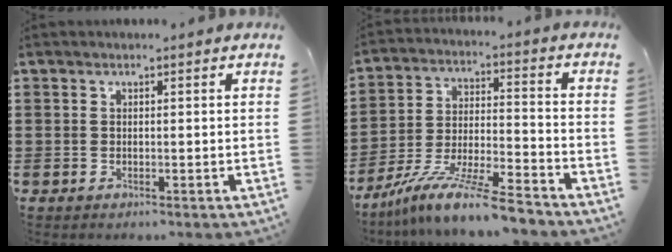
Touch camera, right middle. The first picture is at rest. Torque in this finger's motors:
{"motor_torque": [2.14, 0.00, 0.69, 0.21]}